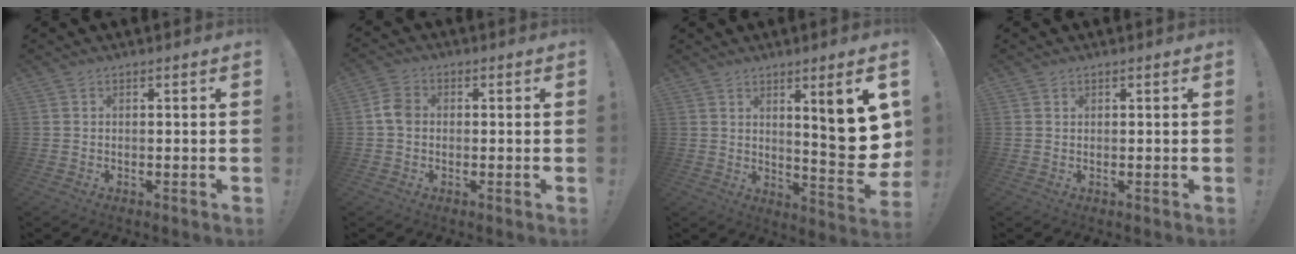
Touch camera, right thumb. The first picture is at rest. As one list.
[{"total": 5.4, "force": [-0.2, 4.1, 3.5], "torque": [-0.065, 0.013, -0.001]}, {"total": 13.7, "force": [4.2, 2.4, 12.8], "torque": [-0.158, -0.039, 0.061]}, {"total": 0.6, "force": [0.4, 0.4, 0.1], "torque": [0.000, 0.000, 0.008]}]